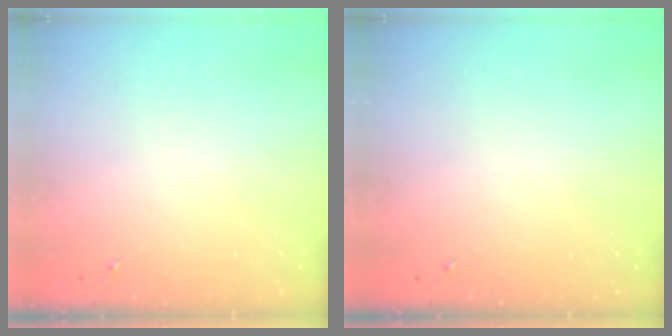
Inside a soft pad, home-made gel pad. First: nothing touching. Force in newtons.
{"total": 0.0}